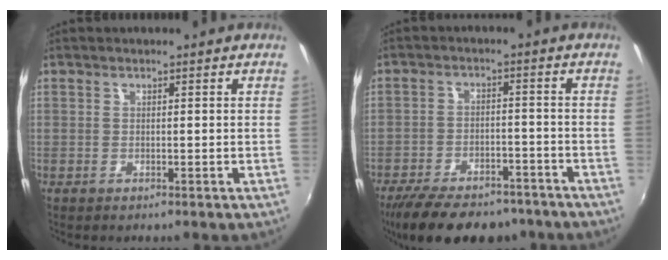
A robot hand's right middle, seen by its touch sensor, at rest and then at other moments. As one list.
[{"total": 17.6, "force": [-13.8, 7.0, 8.4], "torque": [-0.177, -0.017, -0.201]}]